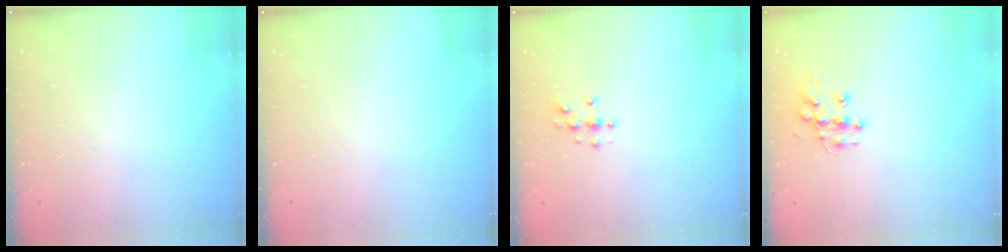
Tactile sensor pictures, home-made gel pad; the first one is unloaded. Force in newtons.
{"total": 0.0}
{"total": 3.9, "press": 3.9, "slide": 0.4}
{"total": 11.3, "press": 11.2, "slide": 0.7}